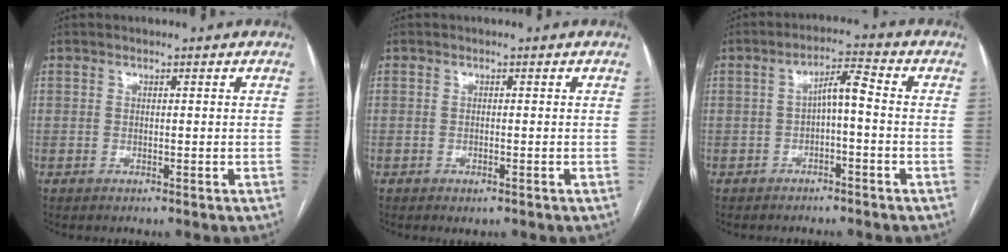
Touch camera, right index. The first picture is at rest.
{"total": 0.8, "force": [-0.5, 0.3, 0.6], "torque": [-0.008, -0.002, -0.003]}
{"total": 4.4, "force": [-0.6, 0.9, 4.3], "torque": [-0.070, 0.021, -0.008]}